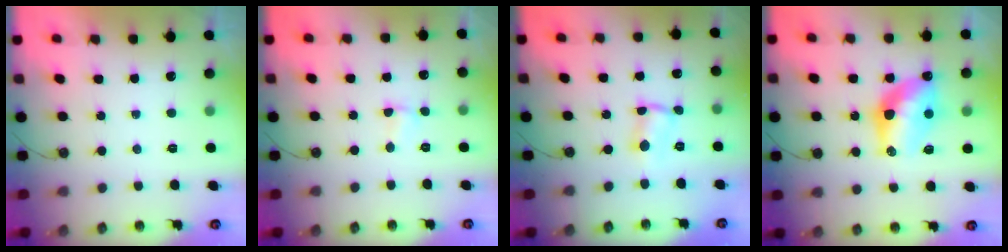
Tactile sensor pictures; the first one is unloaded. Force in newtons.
{"total": 1.4, "press": 1.4, "slide": 0.4}
{"total": 2.9, "press": 1.3, "slide": 2.6}
{"total": 12.1, "press": 12.1, "slide": 0.9}